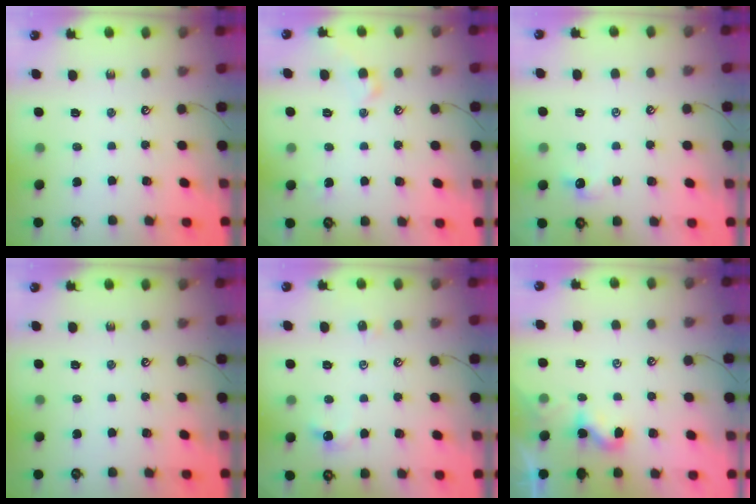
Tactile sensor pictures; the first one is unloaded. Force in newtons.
{"total": 2.6, "press": 2.5, "slide": 0.8}
{"total": 1.3, "press": 1.1, "slide": 0.6}
{"total": 0.0}
{"total": 1.3, "press": 1.2, "slide": 0.5}
{"total": 2.3, "press": 2.3, "slide": 0.2}